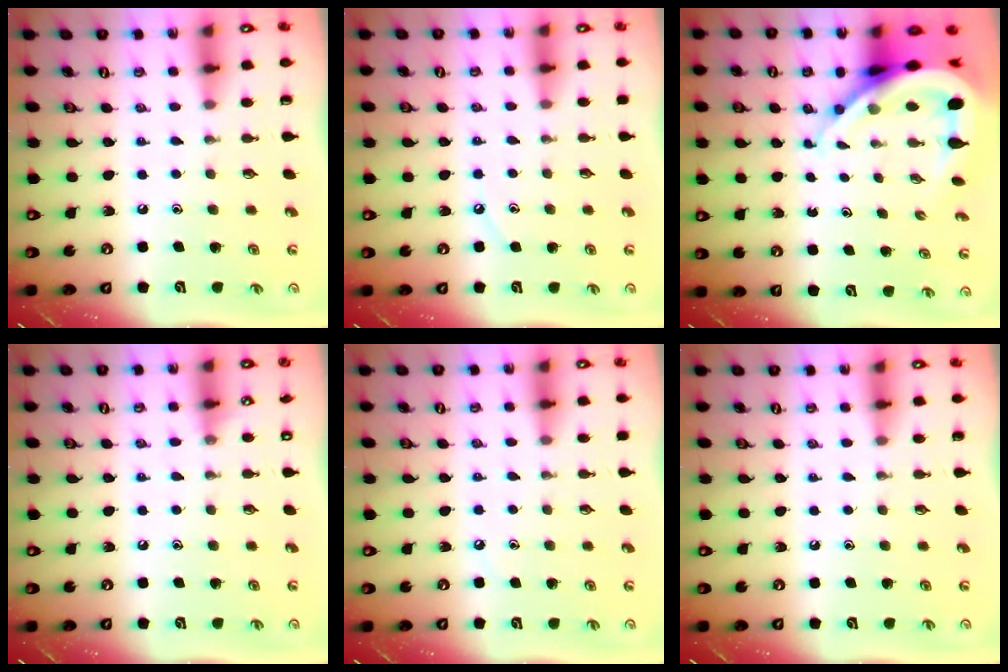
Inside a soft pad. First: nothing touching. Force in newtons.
{"total": 3.3, "press": 3.2, "slide": 0.5}
{"total": 12.9, "press": 12.9, "slide": 1.3}
{"total": 3.0, "press": 2.9, "slide": 0.4}
{"total": 2.6, "press": 2.6, "slide": 0.4}
{"total": 0.0}